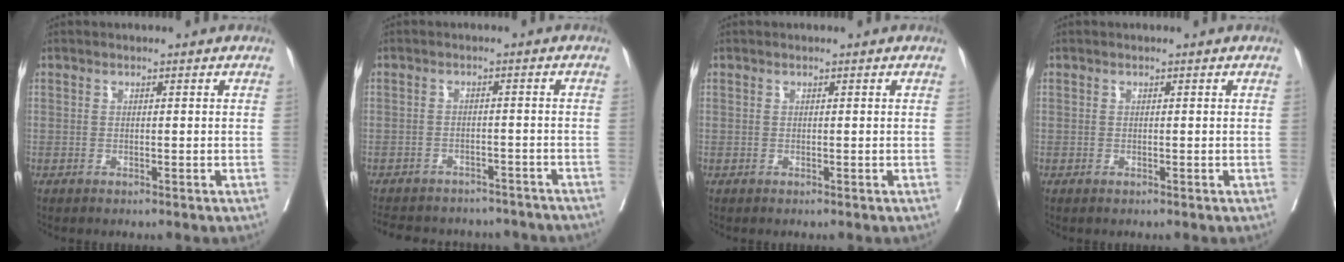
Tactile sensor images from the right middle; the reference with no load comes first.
{"total": 17.9, "force": [-15.8, 6.4, 5.6], "torque": [-0.143, -0.004, -0.191]}
{"total": 0.0}
{"total": 0.0}